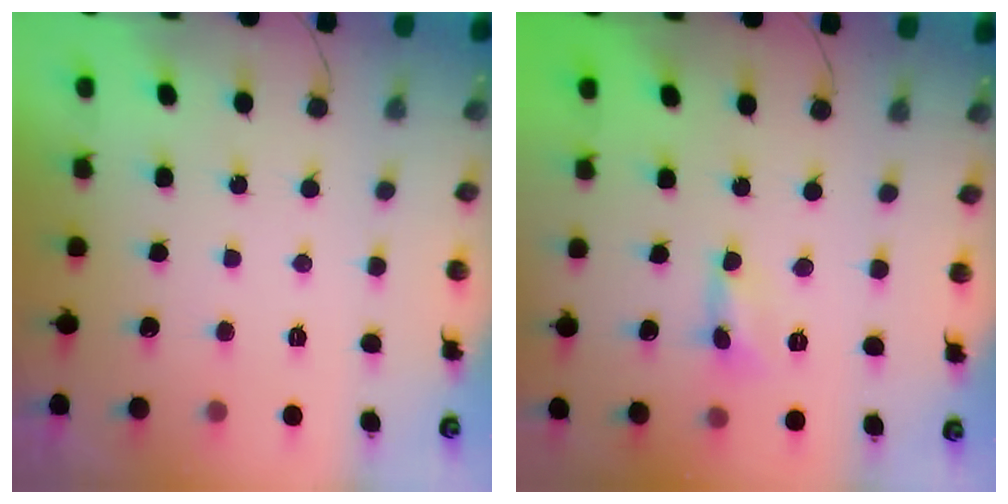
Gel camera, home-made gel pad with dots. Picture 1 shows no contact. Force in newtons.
{"total": 0.6, "press": 0.6, "slide": 0.0}